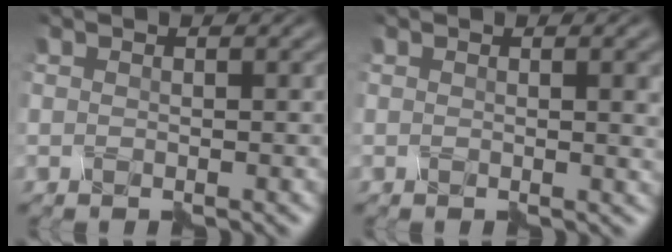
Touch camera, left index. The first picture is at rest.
{"total": 1.9, "force": [0.3, 0.4, 1.8], "torque": [-0.020, 0.000, 0.004]}